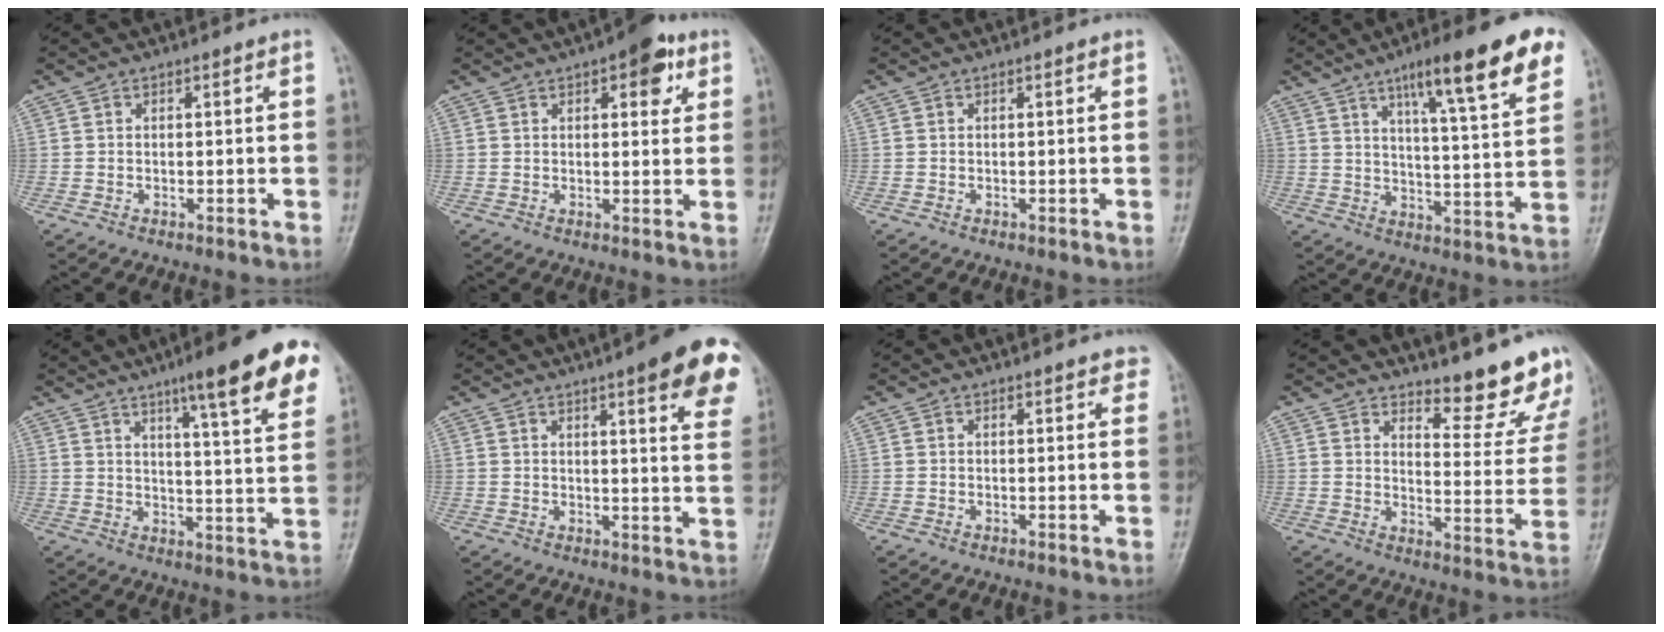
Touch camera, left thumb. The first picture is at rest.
{"total": 7.2, "force": [3.4, 3.2, 5.4], "torque": [-0.043, -0.007, 0.036]}
{"total": 0.0}
{"total": 17.5, "force": [10.1, 2.9, 14.0], "torque": [-0.183, -0.034, 0.148]}
{"total": 17.9, "force": [10.6, 2.8, 14.2], "torque": [-0.169, -0.041, 0.141]}
{"total": 16.6, "force": [9.6, 3.5, 13.1], "torque": [-0.139, -0.033, 0.106]}
{"total": 3.1, "force": [2.4, 1.2, 1.5], "torque": [0.004, -0.002, 0.021]}
{"total": 13.8, "force": [12.3, 3.6, 5.0], "torque": [-0.024, -0.119, 0.150]}